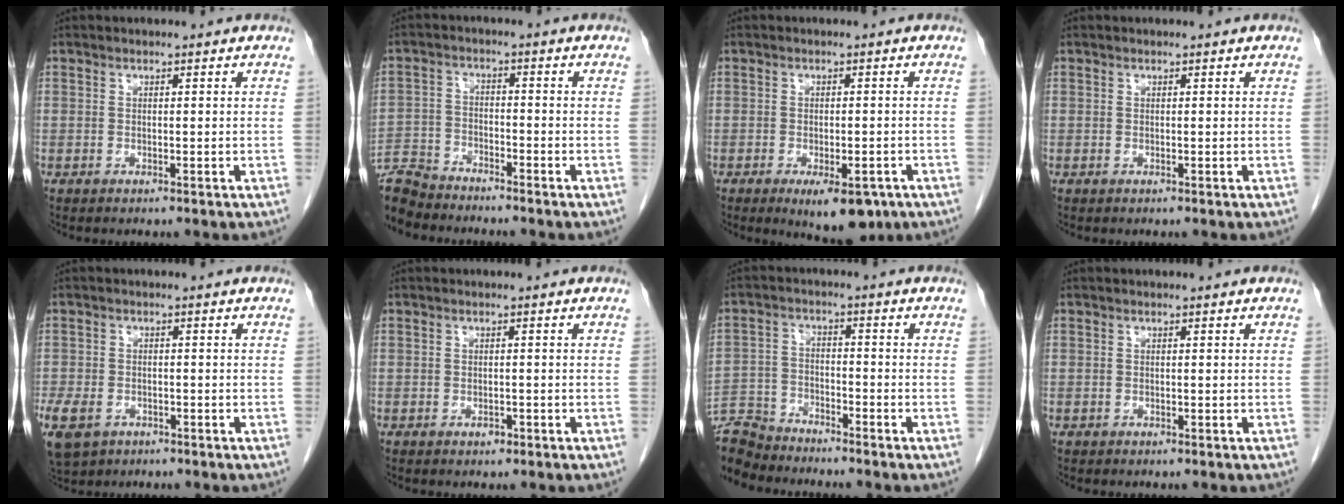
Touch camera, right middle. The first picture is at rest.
{"total": 7.9, "force": [-7.6, 1.6, 0.9], "torque": [-0.023, -0.004, -0.150]}
{"total": 7.4, "force": [-4.4, 2.8, 5.2], "torque": [-0.064, -0.007, -0.055]}
{"total": 0.0}
{"total": 11.1, "force": [-5.5, 8.1, 5.1], "torque": [-0.149, -0.008, -0.082]}
{"total": 0.9, "force": [-0.6, 0.6, 0.4], "torque": [-0.006, 0.002, -0.006]}
{"total": 8.2, "force": [-8.1, 1.4, 0.6], "torque": [-0.018, -0.001, -0.161]}
{"total": 0.0}